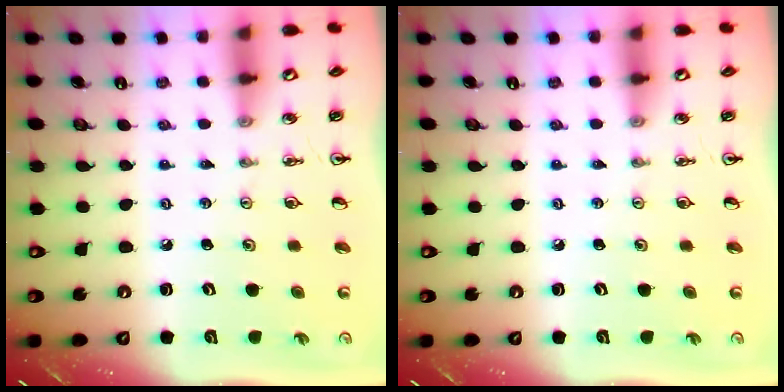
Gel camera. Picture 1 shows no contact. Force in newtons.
{"total": 0.0}